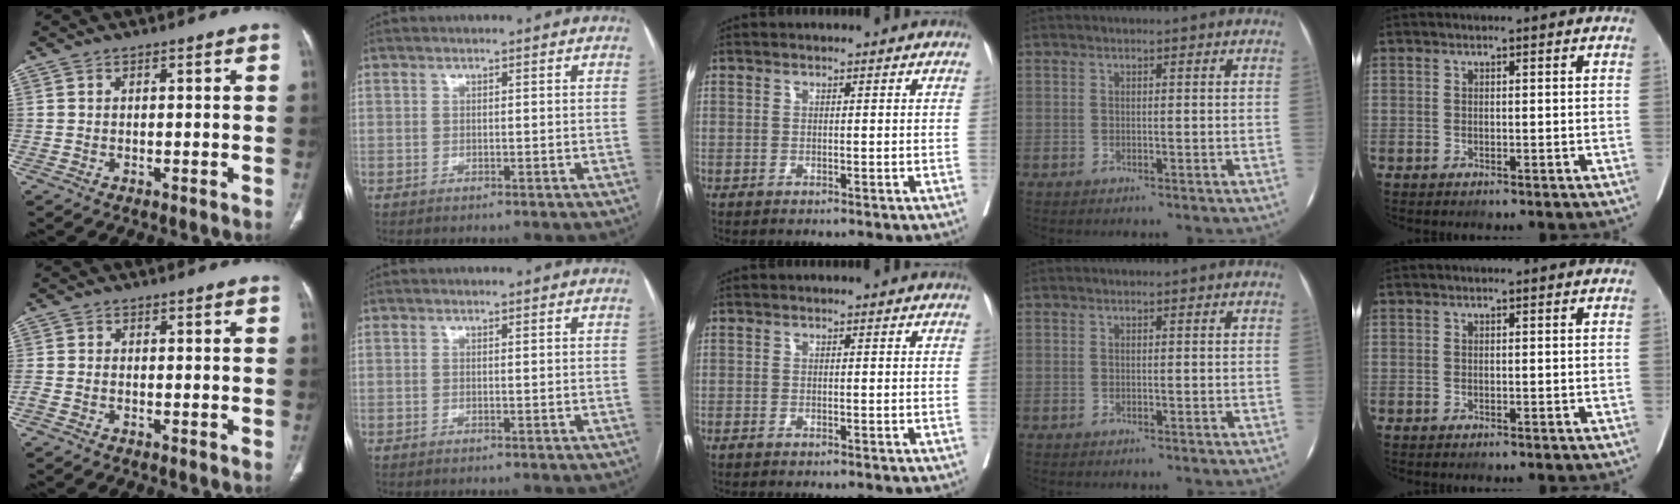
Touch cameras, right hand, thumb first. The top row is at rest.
{"thumb": {"total": 2.1, "force": [-0.8, 1.3, 1.4], "torque": [-0.044, 0.008, -0.015]}, "middle": {"total": 0.7, "force": [-0.7, 0.2, 0.3], "torque": [-0.011, -0.002, -0.012]}}